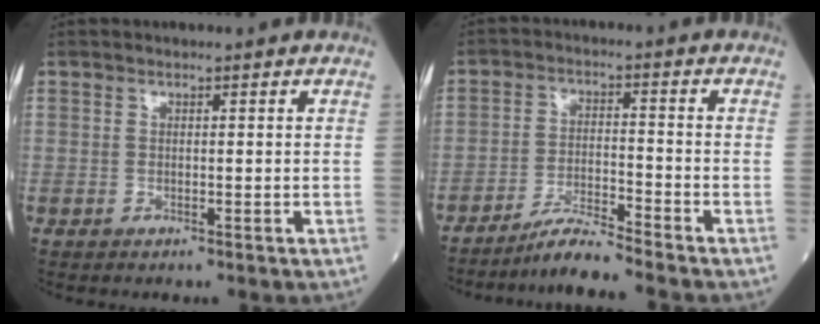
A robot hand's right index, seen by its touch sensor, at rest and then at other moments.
{"total": 5.8, "force": [-5.4, -1.4, 1.8], "torque": [-0.032, -0.019, -0.099]}